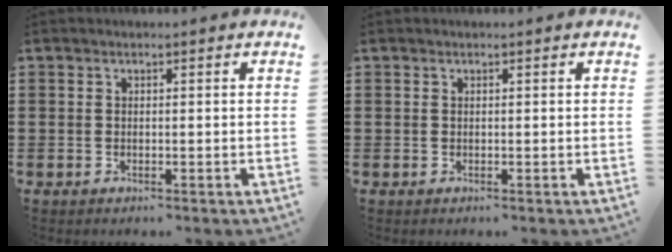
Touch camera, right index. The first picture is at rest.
{"total": 0.0}